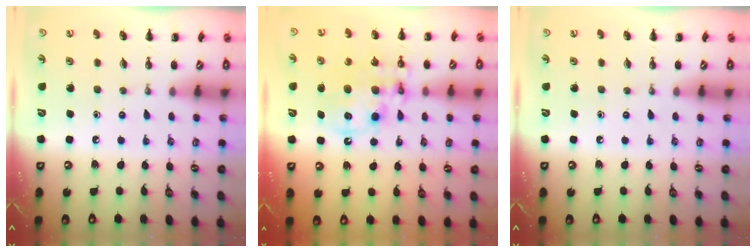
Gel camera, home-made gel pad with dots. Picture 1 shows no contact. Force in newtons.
{"total": 12.5, "press": 12.1, "slide": 2.9}
{"total": 0.0}